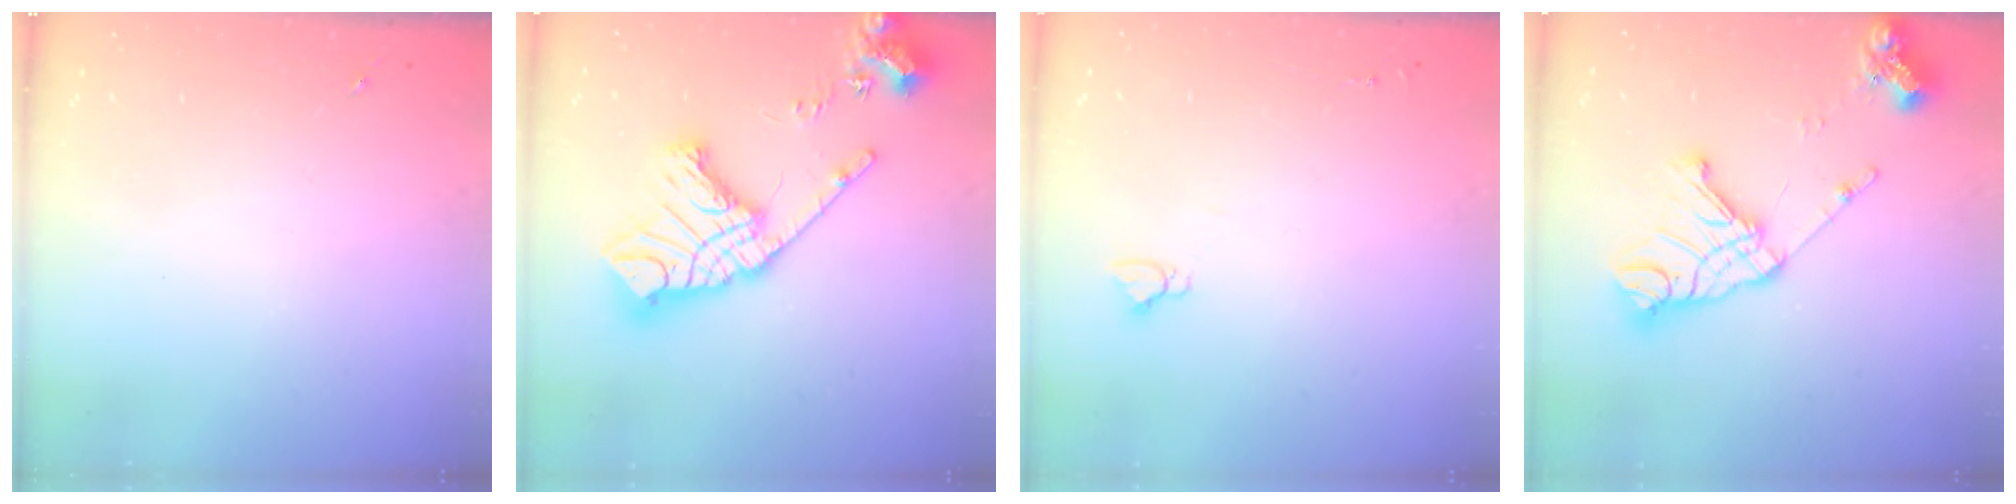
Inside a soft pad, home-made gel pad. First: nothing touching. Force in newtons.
{"total": 24.0, "press": 23.8, "slide": 3.0}
{"total": 3.6, "press": 3.6, "slide": 0.3}
{"total": 17.5, "press": 17.4, "slide": 2.2}